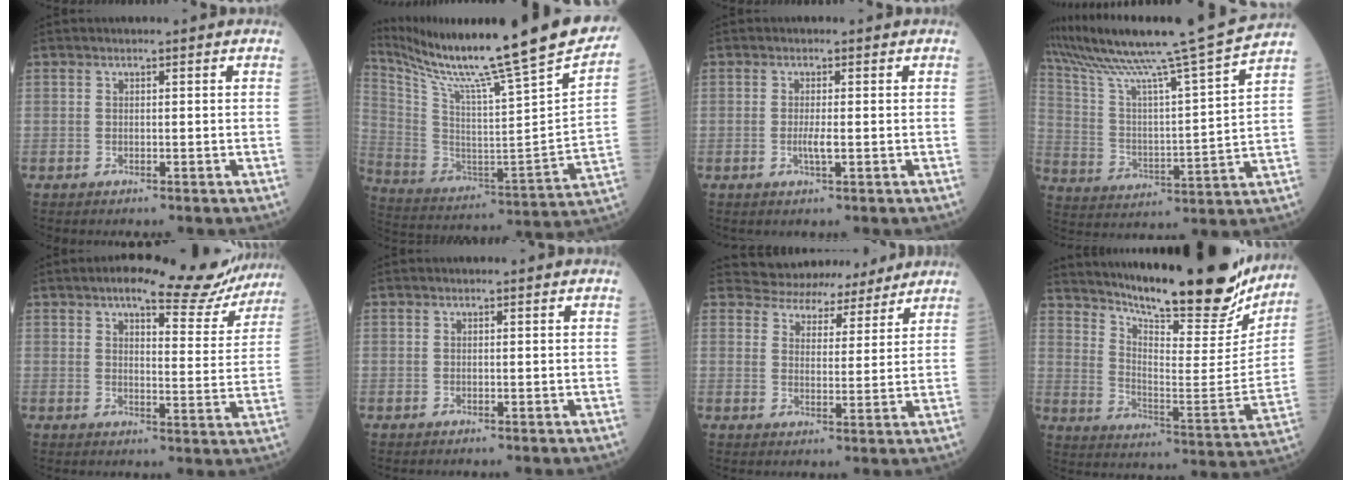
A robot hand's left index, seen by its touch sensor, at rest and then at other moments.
{"total": 32.0, "force": [26.8, -0.2, 17.5], "torque": [-0.316, -0.097, 0.392]}
{"total": 1.8, "force": [-0.4, 0.1, 1.7], "torque": [-0.038, -0.005, -0.006]}
{"total": 20.7, "force": [18.1, -2.7, 9.6], "torque": [-0.179, -0.035, 0.286]}
{"total": 12.3, "force": [10.5, 3.5, 5.5], "torque": [-0.058, -0.006, 0.115]}
{"total": 0.0}
{"total": 10.2, "force": [9.6, 3.5, 0.7], "torque": [0.000, 0.017, 0.126]}
{"total": 26.8, "force": [22.9, 4.4, 13.3], "torque": [-0.218, -0.056, 0.315]}